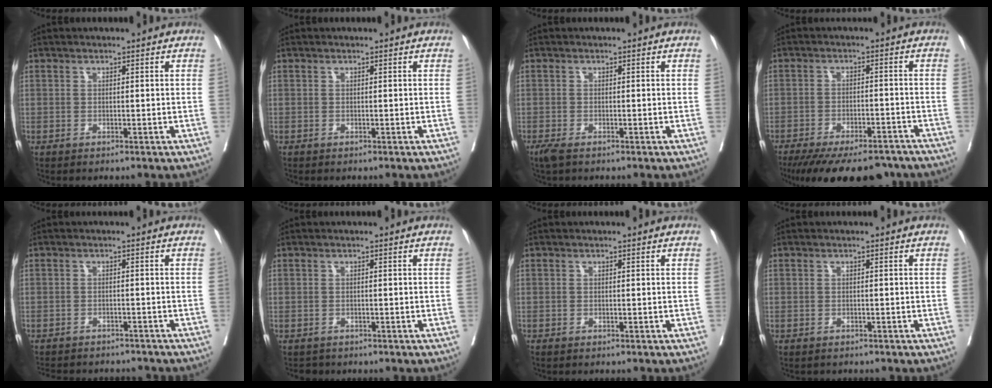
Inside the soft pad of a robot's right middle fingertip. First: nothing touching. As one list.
[{"total": 0.0}, {"total": 2.0, "force": [-1.5, 0.5, 1.3], "torque": [-0.029, -0.009, -0.028]}, {"total": 18.0, "force": [-14.9, 5.8, 8.5], "torque": [-0.150, -0.022, -0.202]}, {"total": 10.7, "force": [-9.9, 3.0, 2.9], "torque": [-0.053, 0.003, -0.118]}, {"total": 1.2, "force": [-1.1, 0.6, -0.2], "torque": [-0.001, -0.001, -0.018]}, {"total": 0.0}, {"total": 1.1, "force": [-1.0, 0.5, 0.2], "torque": [-0.009, -0.001, -0.014]}]